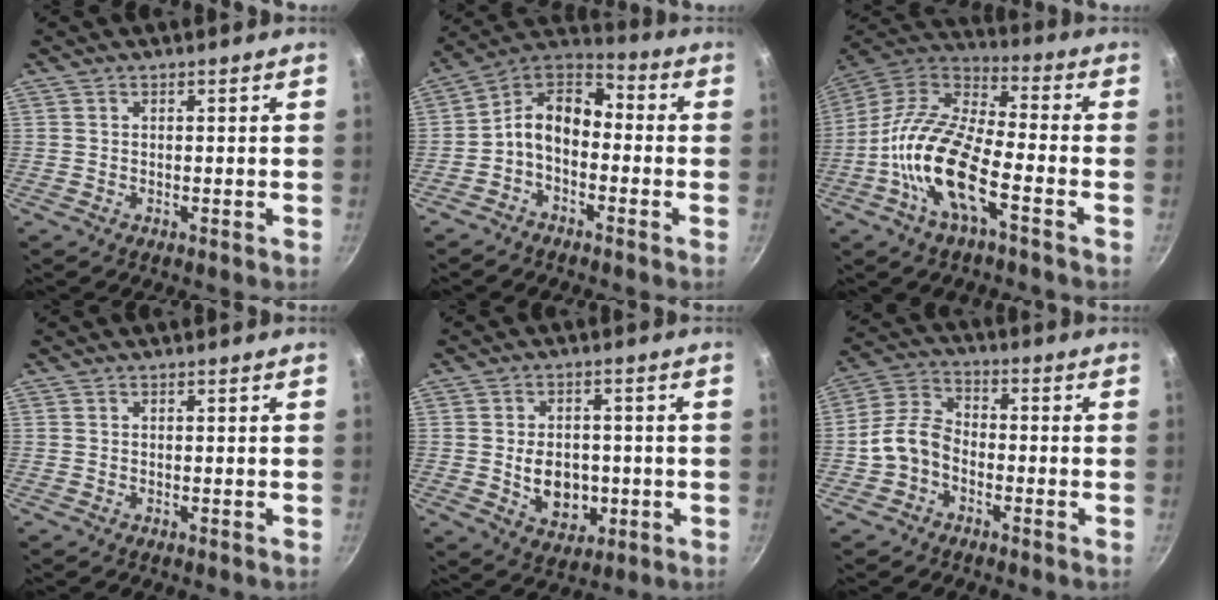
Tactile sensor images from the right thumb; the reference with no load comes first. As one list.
[{"total": 10.3, "force": [-2.1, 7.0, 7.3], "torque": [-0.115, 0.057, -0.063]}, {"total": 17.7, "force": [-6.2, 6.8, 15.2], "torque": [-0.290, 0.044, -0.137]}, {"total": 0.0}, {"total": 9.4, "force": [-1.2, 7.0, 6.1], "torque": [-0.062, 0.002, -0.009]}, {"total": 8.0, "force": [-2.9, 5.8, 4.7], "torque": [-0.079, 0.038, -0.070]}]